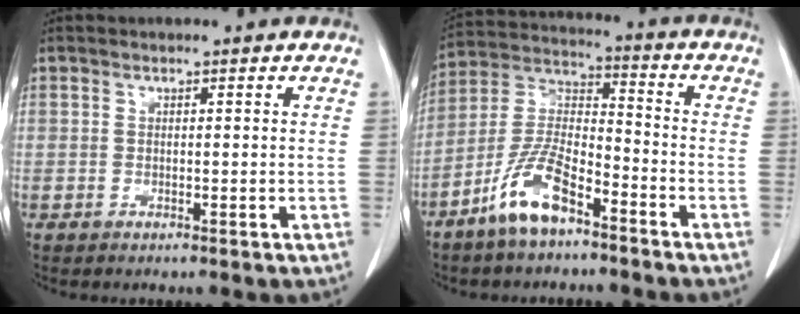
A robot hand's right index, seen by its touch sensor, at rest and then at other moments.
{"total": 10.7, "force": [-6.9, 3.1, 7.6], "torque": [-0.164, -0.001, -0.137]}